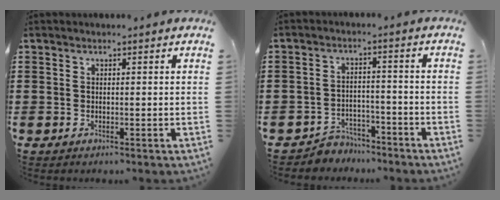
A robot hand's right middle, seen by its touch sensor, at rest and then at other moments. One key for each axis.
{"total": 3.9, "fx": -3.8, "fy": 0.9, "fz": -0.1, "tx": -0.006, "ty": 0.005, "tz": -0.082}